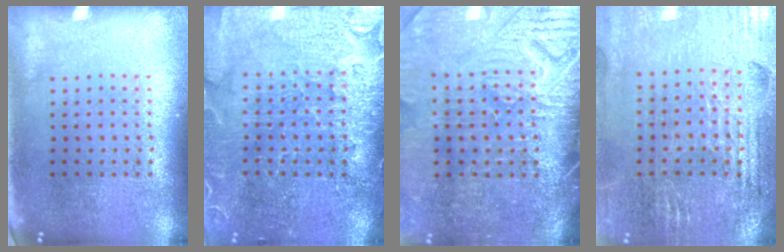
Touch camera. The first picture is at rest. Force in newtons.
{"total": 3.5, "press": 3.4, "slide": 0.9}
{"total": 4.6, "press": 4.0, "slide": 2.2}
{"total": 2.9, "press": 2.8, "slide": 0.4}